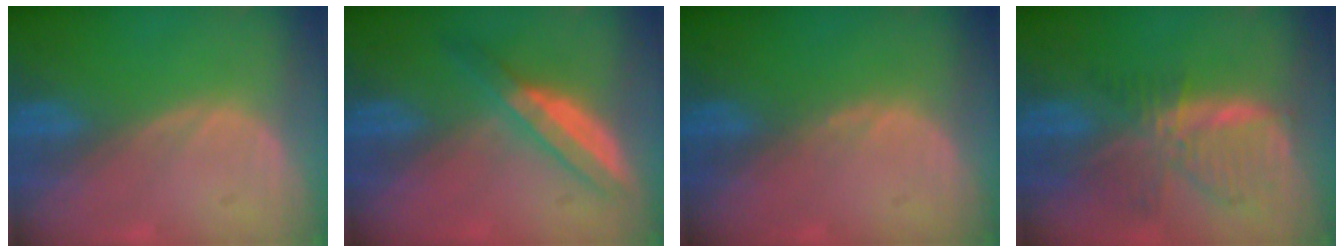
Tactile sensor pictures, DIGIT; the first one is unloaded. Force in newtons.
{"total": 5.9, "press": 5.2, "slide": 2.8}
{"total": 0.6, "press": 0.5, "slide": 0.3}
{"total": 8.4, "press": 7.3, "slide": 4.0}